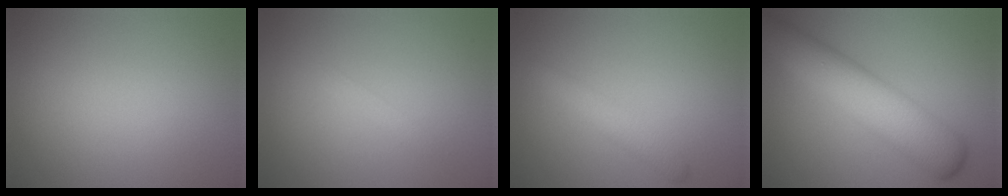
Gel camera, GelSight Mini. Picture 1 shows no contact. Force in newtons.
{"total": 0.7, "press": 0.7, "slide": 0.0}
{"total": 2.0, "press": 2.0, "slide": 0.1}
{"total": 7.0, "press": 7.0, "slide": 0.2}